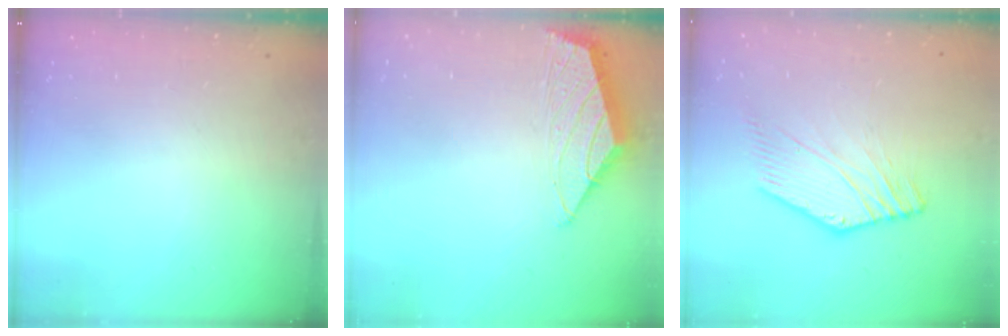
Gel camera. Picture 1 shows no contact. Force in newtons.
{"total": 1.5, "press": 1.5, "slide": 0.4}
{"total": 3.7, "press": 3.4, "slide": 1.4}